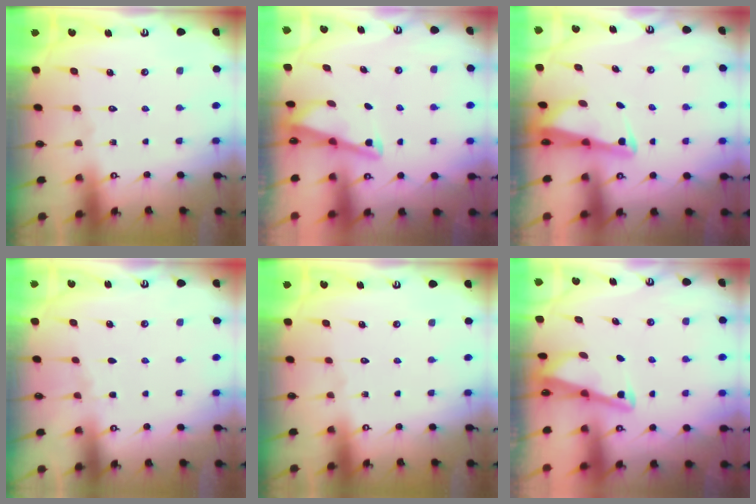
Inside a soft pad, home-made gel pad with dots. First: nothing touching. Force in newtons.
{"total": 2.9, "press": 2.9, "slide": 0.4}
{"total": 2.4, "press": 2.4, "slide": 0.5}
{"total": 3.2, "press": 3.1, "slide": 0.5}
{"total": 0.0}
{"total": 3.0, "press": 3.0, "slide": 0.3}